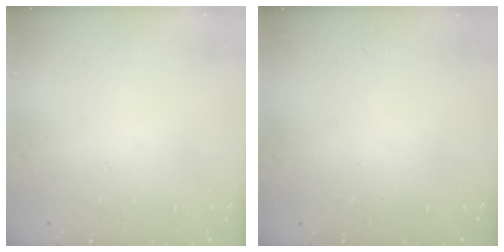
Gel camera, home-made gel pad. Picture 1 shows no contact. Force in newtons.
{"total": 0.0}